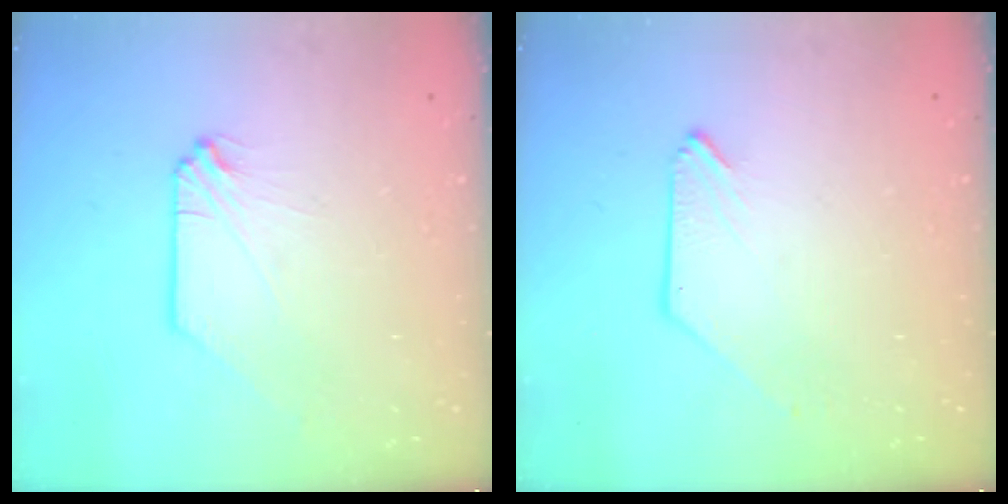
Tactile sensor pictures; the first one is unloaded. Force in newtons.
{"total": 0.0}